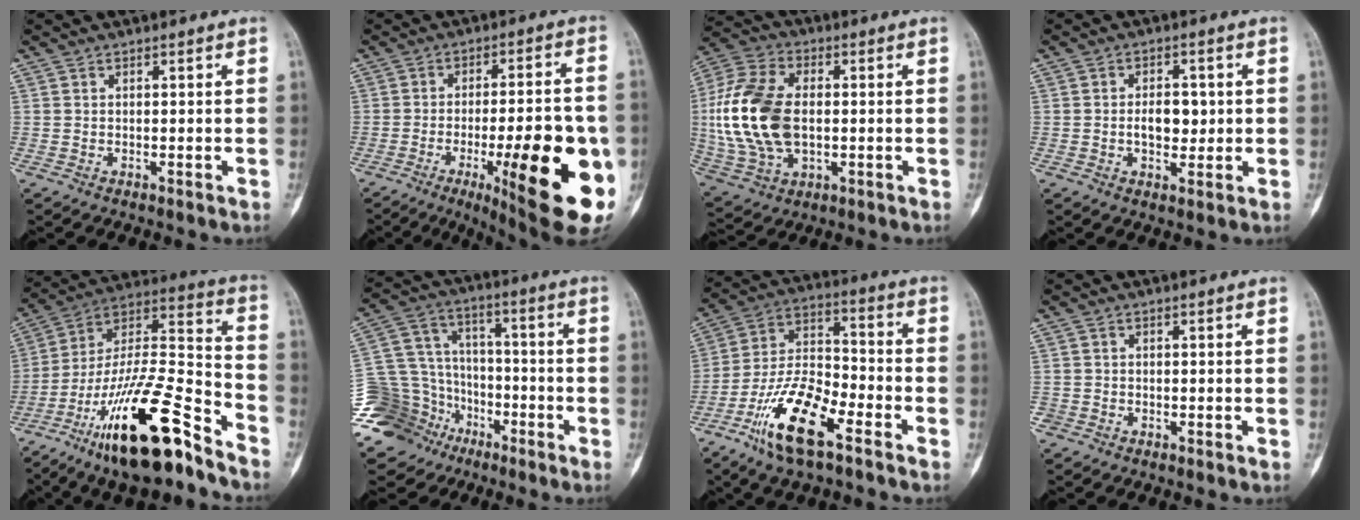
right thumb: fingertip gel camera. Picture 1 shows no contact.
{"total": 24.5, "force": [-7.3, 6.6, 22.5], "torque": [-0.250, 0.001, -0.084]}
{"total": 19.3, "force": [0.2, 11.8, 15.2], "torque": [-0.321, 0.007, 0.009]}
{"total": 5.6, "force": [0.0, 3.4, 4.4], "torque": [-0.051, 0.003, 0.001]}
{"total": 25.2, "force": [-16.1, 6.2, 18.4], "torque": [-0.331, 0.079, -0.277]}
{"total": 19.3, "force": [-10.1, 15.2, 6.2], "torque": [-0.114, 0.088, -0.173]}
{"total": 15.6, "force": [-8.9, 5.6, 11.5], "torque": [-0.217, 0.055, -0.170]}
{"total": 1.0, "force": [-0.5, 0.9, -0.1], "torque": [0.009, 0.006, -0.015]}